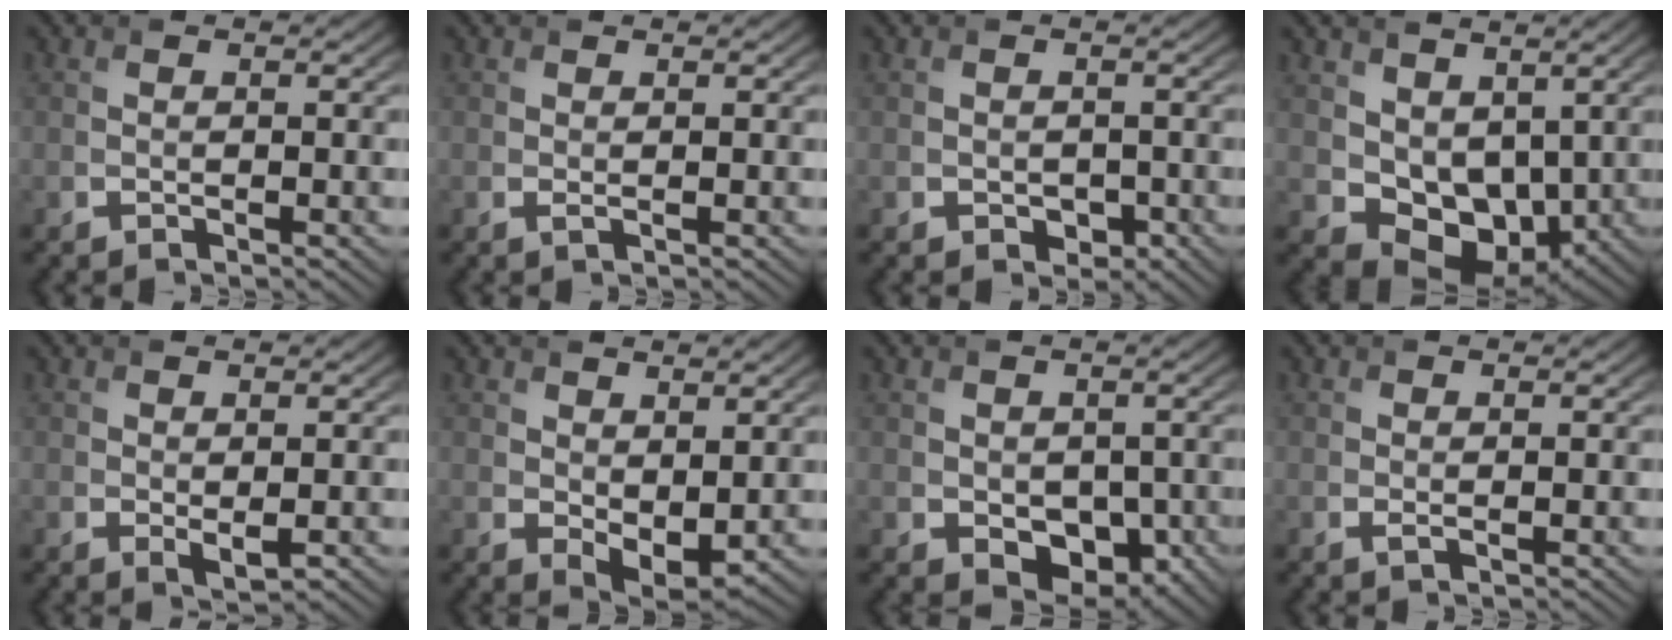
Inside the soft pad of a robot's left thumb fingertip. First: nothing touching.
{"total": 0.6, "force": [0.2, 0.1, 0.5], "torque": [-0.012, 0.000, 0.002]}
{"total": 1.7, "force": [-0.7, 1.3, 0.8], "torque": [-0.016, -0.009, -0.010]}
{"total": 7.5, "force": [1.8, 5.4, 4.8], "torque": [-0.102, -0.020, 0.034]}
{"total": 1.2, "force": [0.4, 0.4, 1.1], "torque": [-0.022, -0.006, 0.011]}
{"total": 3.9, "force": [1.2, 2.2, 3.0], "torque": [-0.056, -0.012, 0.026]}
{"total": 4.7, "force": [-0.6, 3.4, 3.2], "torque": [-0.062, -0.024, 0.000]}
{"total": 0.6, "force": [0.2, 0.1, 0.6], "torque": [-0.014, 0.000, 0.003]}